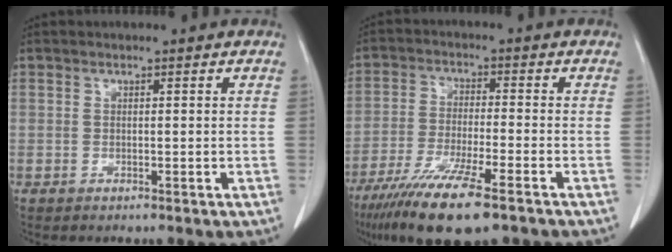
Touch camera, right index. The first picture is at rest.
{"total": 13.3, "force": [-8.8, 1.5, 9.8], "torque": [-0.182, -0.038, -0.151]}